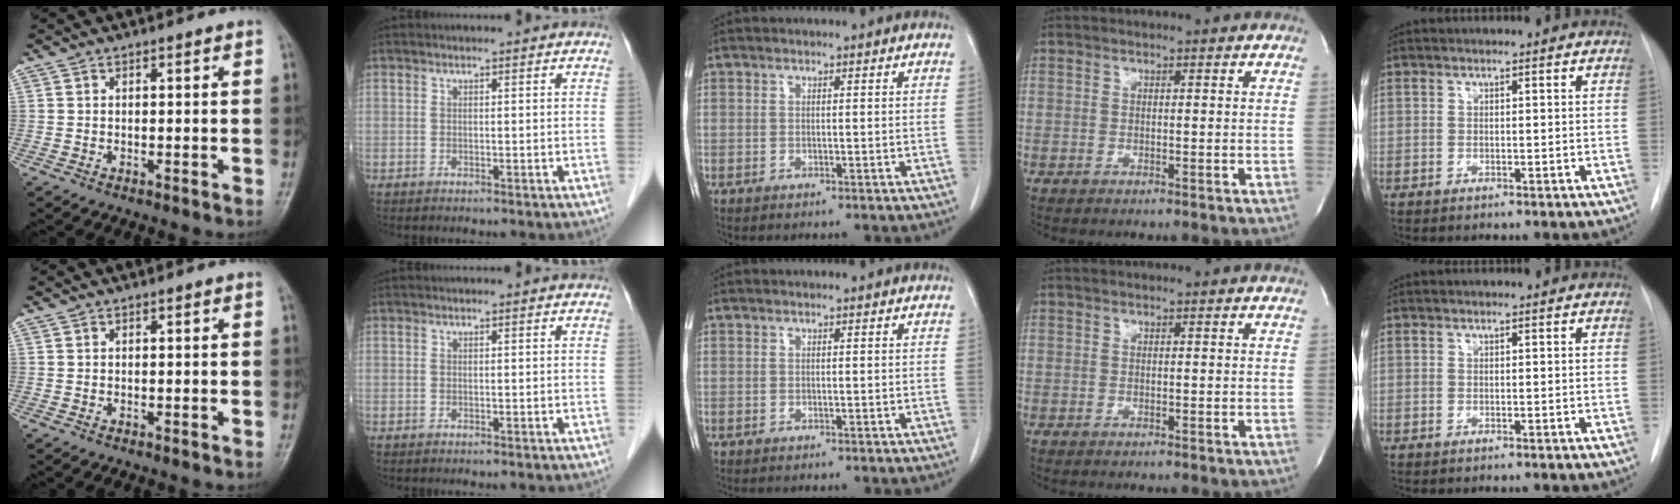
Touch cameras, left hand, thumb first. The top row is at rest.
{}